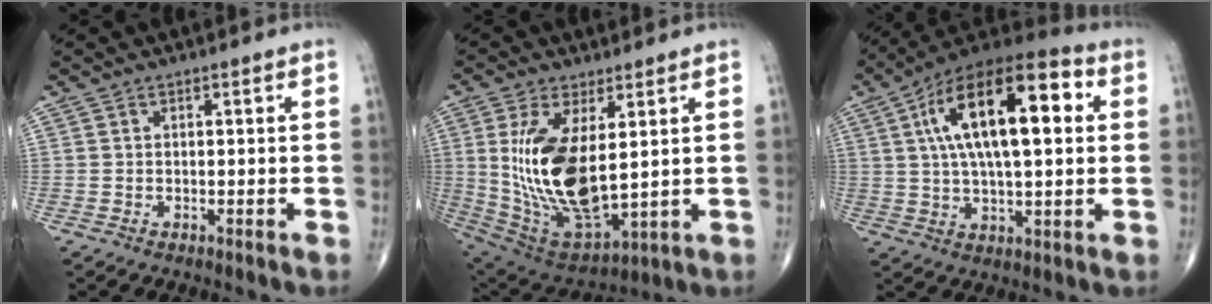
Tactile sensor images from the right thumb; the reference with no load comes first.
{"total": 18.5, "force": [2.6, 8.3, 16.3], "torque": [-0.318, -0.025, 0.071]}
{"total": 22.2, "force": [5.2, 9.1, 19.6], "torque": [-0.322, 0.018, 0.076]}